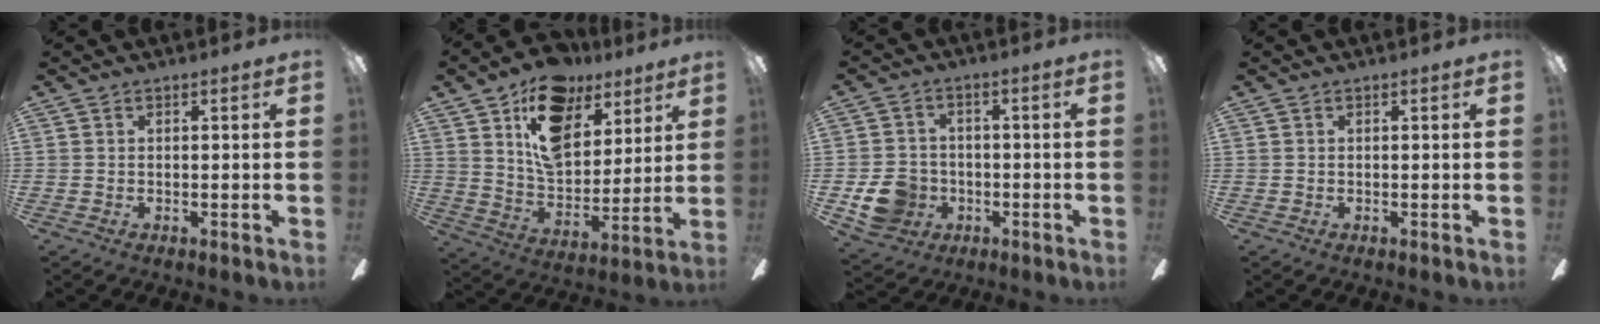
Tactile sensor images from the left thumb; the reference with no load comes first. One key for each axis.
{"total": 17.6, "fx": 10.4, "fy": 10.7, "fz": 9.5, "tx": -0.156, "ty": -0.047, "tz": 0.188}
{"total": 8.7, "fx": -2.5, "fy": 7.6, "fz": 3.4, "tx": -0.079, "ty": 0.018, "tz": -0.044}
{"total": 0.0}